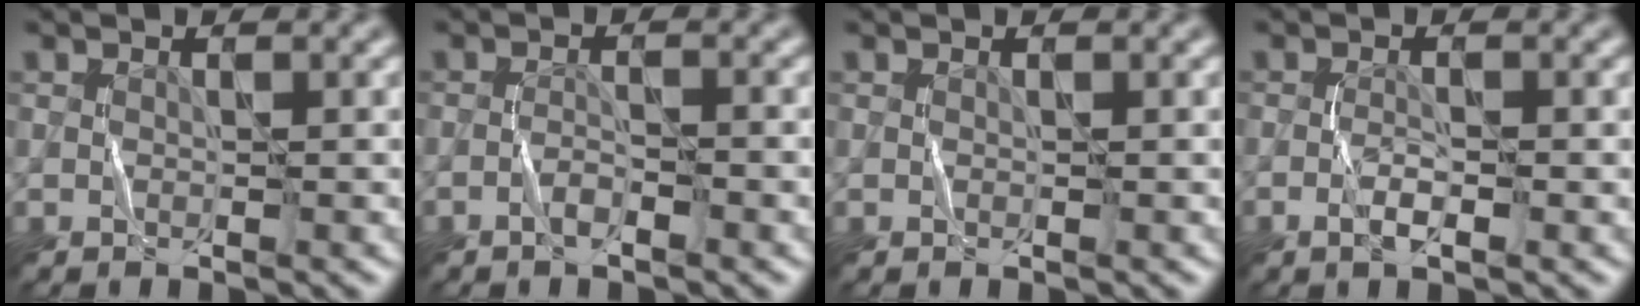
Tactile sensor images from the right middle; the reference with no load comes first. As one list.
[{"total": 1.6, "force": [-1.0, 0.3, 1.1], "torque": [-0.020, 0.005, -0.024]}, {"total": 0.0}, {"total": 1.5, "force": [-0.7, 0.4, 1.3], "torque": [-0.025, 0.000, -0.016]}]